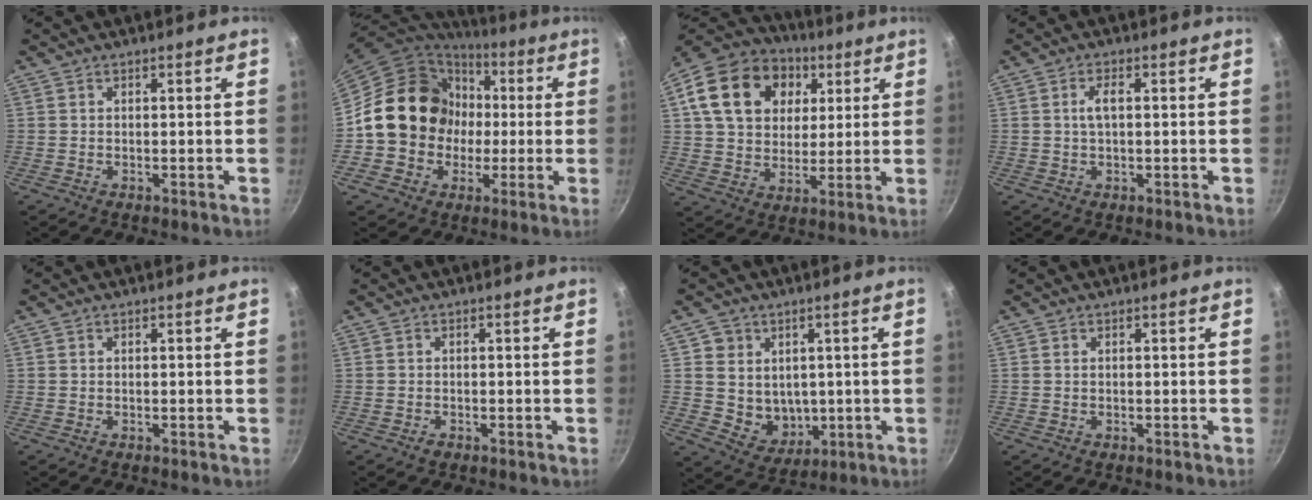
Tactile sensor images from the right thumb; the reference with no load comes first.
{"total": 17.9, "force": [0.5, 15.9, 8.3], "torque": [-0.110, 0.032, 0.005]}
{"total": 21.2, "force": [6.4, 16.2, 12.0], "torque": [-0.200, 0.014, 0.104]}
{"total": 2.7, "force": [0.3, 1.1, 2.5], "torque": [-0.051, 0.008, 0.005]}
{"total": 0.0}
{"total": 0.9, "force": [-0.6, 0.6, 0.4], "torque": [-0.008, 0.002, -0.010]}
{"total": 8.2, "force": [1.2, 7.4, 3.2], "torque": [-0.030, -0.014, 0.034]}
{"total": 0.0}